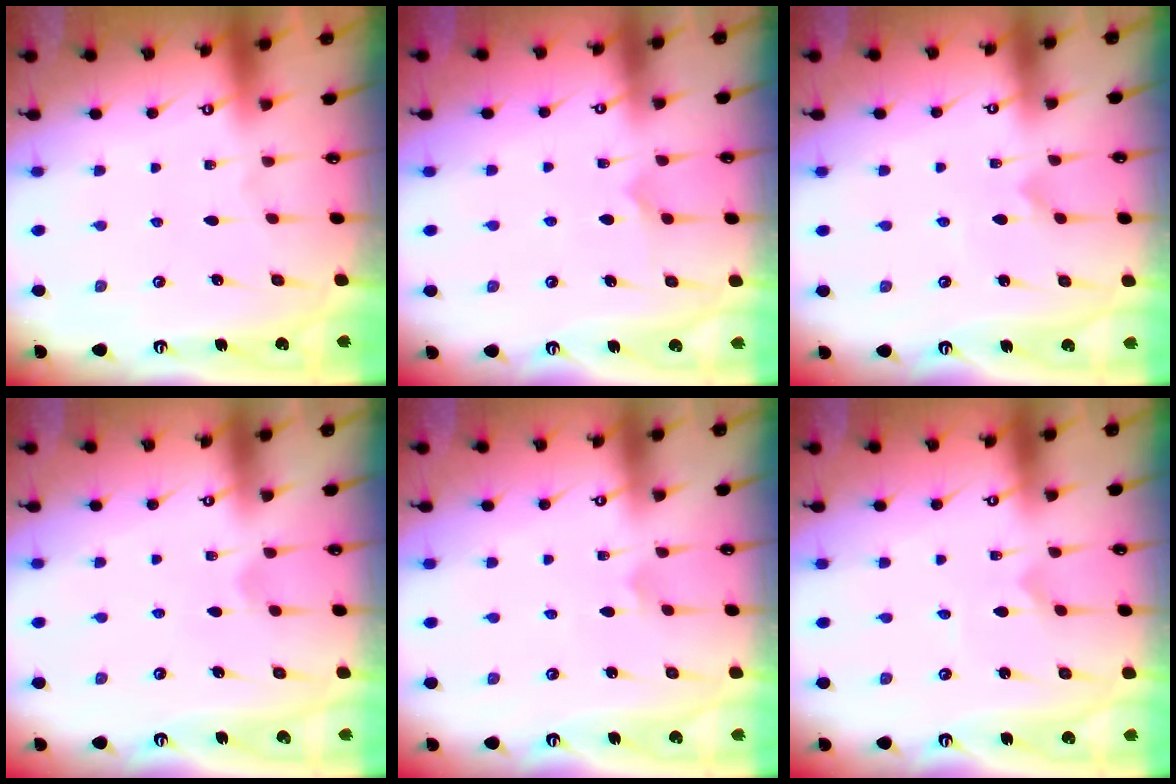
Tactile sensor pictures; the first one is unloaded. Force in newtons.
{"total": 4.4, "press": 4.4, "slide": 0.3}
{"total": 2.8, "press": 2.8, "slide": 0.2}
{"total": 4.4, "press": 4.4, "slide": 0.6}
{"total": 1.9, "press": 1.9, "slide": 0.1}
{"total": 1.2, "press": 1.2, "slide": 0.1}